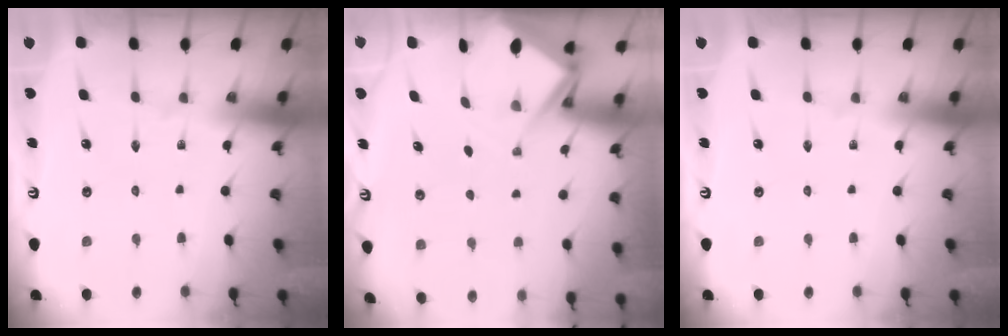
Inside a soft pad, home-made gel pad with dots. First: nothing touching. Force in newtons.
{"total": 4.7, "press": 4.7, "slide": 0.5}
{"total": 0.0}